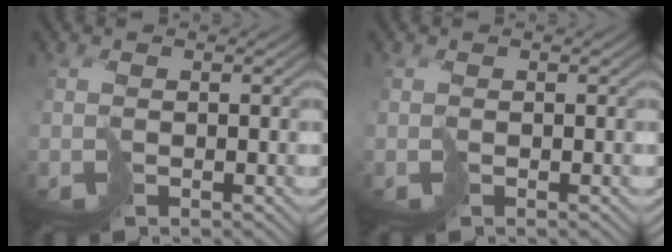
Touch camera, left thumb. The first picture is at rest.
{"total": 0.0}